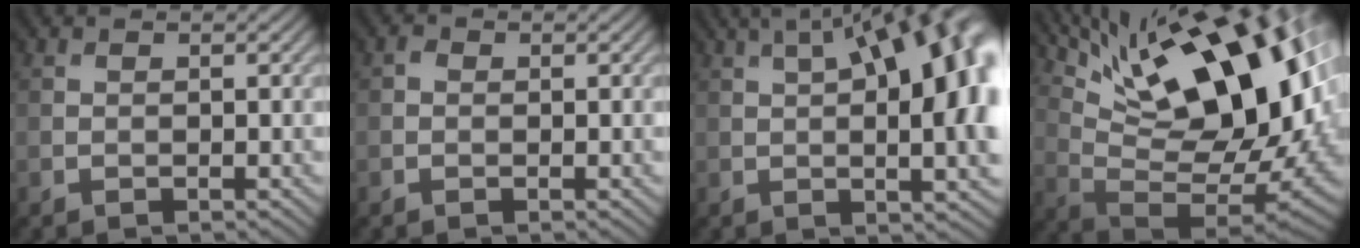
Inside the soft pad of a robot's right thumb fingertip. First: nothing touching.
{"total": 0.8, "force": [-0.4, 0.7, 0.0], "torque": [0.001, 0.000, -0.008]}
{"total": 16.6, "force": [3.1, 6.5, 15.0], "torque": [-0.199, 0.029, 0.052]}
{"total": 18.1, "force": [8.1, 7.2, 14.5], "torque": [-0.227, 0.032, 0.142]}